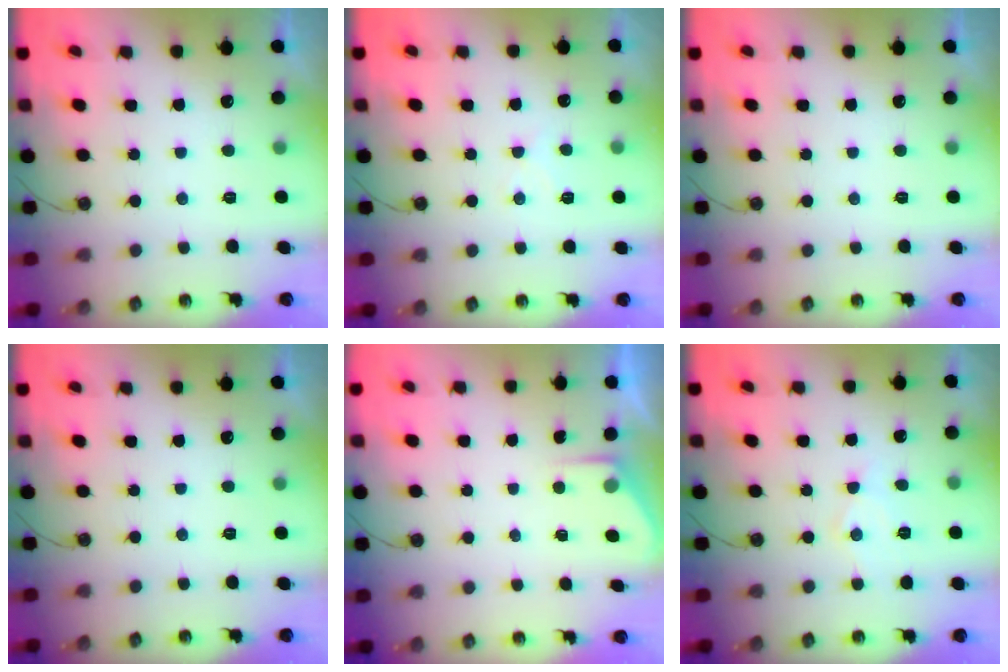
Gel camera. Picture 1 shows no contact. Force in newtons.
{"total": 5.7, "press": 5.7, "slide": 0.7}
{"total": 0.0}
{"total": 0.0}
{"total": 2.6, "press": 2.5, "slide": 0.4}
{"total": 8.1, "press": 8.1, "slide": 0.2}